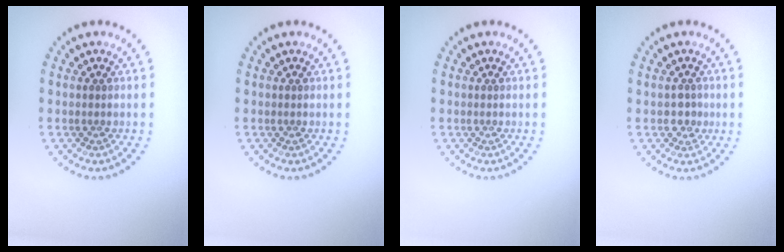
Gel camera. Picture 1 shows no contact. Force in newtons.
{"total": 0.0}
{"total": 0.0}
{"total": 1.2, "press": 1.2, "slide": 0.4}